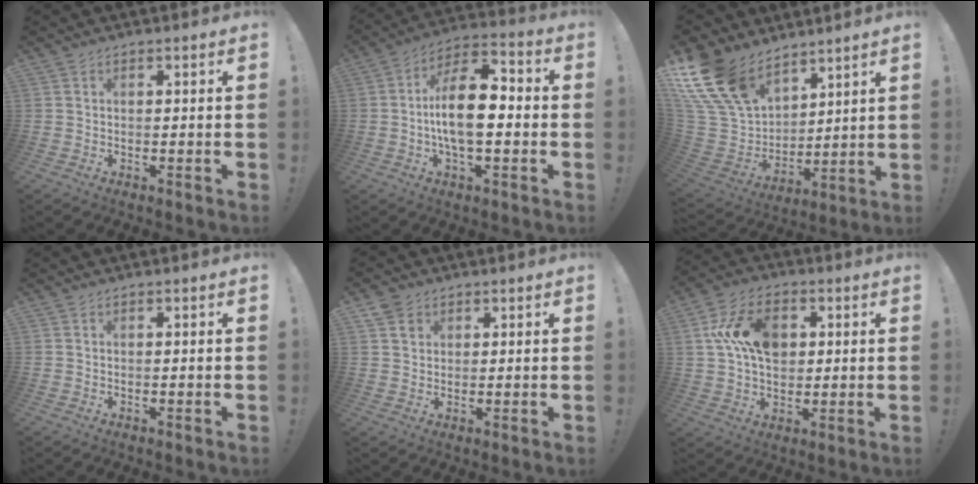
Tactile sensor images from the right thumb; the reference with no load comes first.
{"total": 14.8, "force": [-2.0, 7.3, 12.7], "torque": [-0.230, 0.013, -0.042]}
{"total": 20.2, "force": [12.8, 12.3, 9.6], "torque": [-0.199, -0.076, 0.252]}
{"total": 0.0}
{"total": 4.7, "force": [2.6, 3.6, 1.5], "torque": [-0.021, -0.009, 0.050]}
{"total": 15.3, "force": [3.1, 10.8, 10.4], "torque": [-0.168, 0.008, 0.061]}